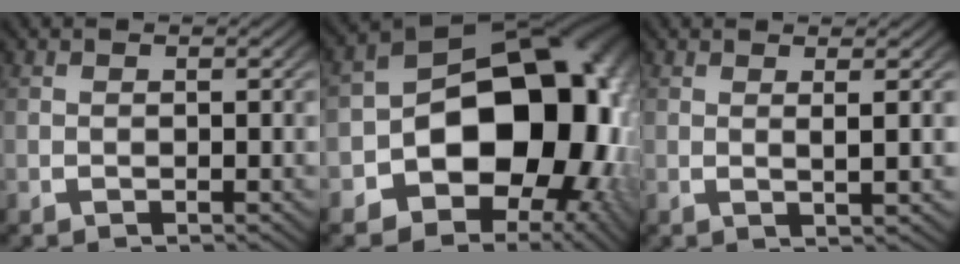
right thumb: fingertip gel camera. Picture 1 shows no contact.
{"total": 24.7, "force": [-2.1, 16.9, 17.8], "torque": [-0.281, -0.074, -0.011]}
{"total": 1.6, "force": [0.9, 0.1, 1.3], "torque": [-0.029, -0.002, 0.016]}